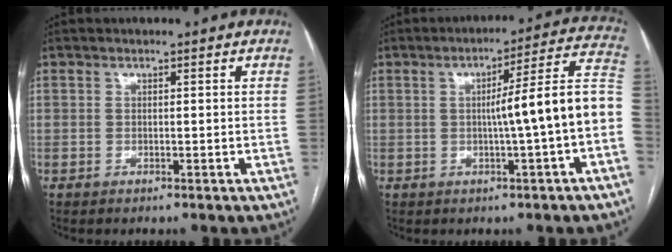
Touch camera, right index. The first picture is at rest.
{"total": 12.1, "force": [-1.6, -0.8, 12.0], "torque": [-0.158, 0.030, -0.026]}